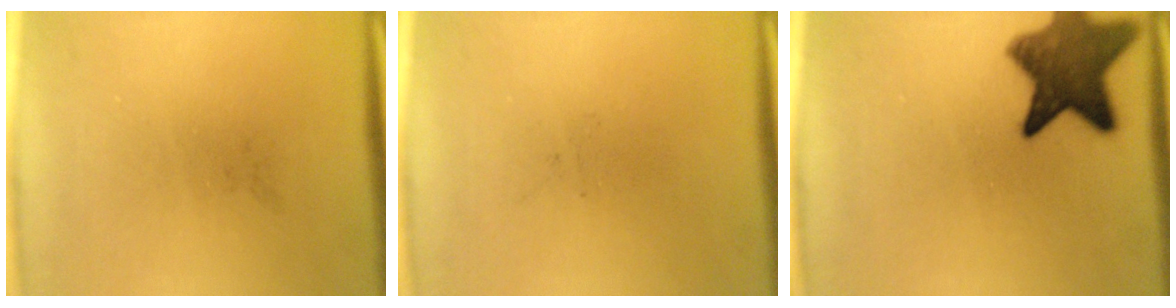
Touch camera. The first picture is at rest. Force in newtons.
{"total": 0.0}
{"total": 9.8}